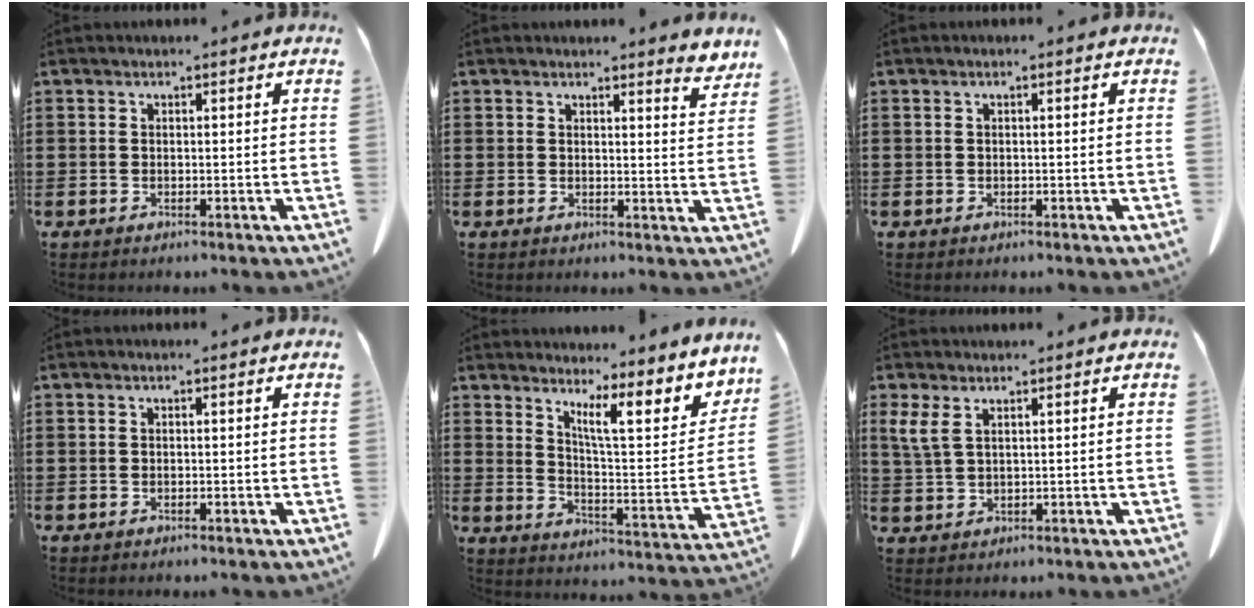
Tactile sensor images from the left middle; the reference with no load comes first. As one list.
[{"total": 3.0, "force": [3.0, -0.2, 0.3], "torque": [0.001, -0.021, 0.052]}, {"total": 0.5, "force": [0.0, 0.1, 0.5], "torque": [-0.009, -0.001, 0.000]}, {"total": 0.0}, {"total": 9.2, "force": [6.5, 1.2, 6.4], "torque": [-0.108, -0.053, 0.105]}, {"total": 3.3, "force": [1.9, 1.1, 2.4], "torque": [-0.062, 0.000, 0.033]}]